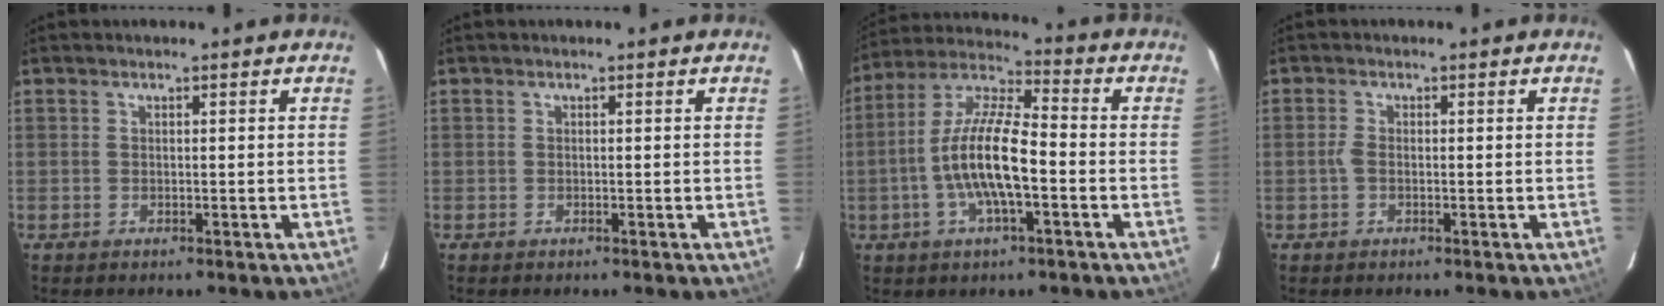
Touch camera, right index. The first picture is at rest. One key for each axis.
{"total": 0.0}
{"total": 13.2, "fx": -3.3, "fy": 3.4, "fz": 12.3, "tx": -0.247, "ty": 0.002, "tz": -0.065}
{"total": 1.5, "fx": -0.4, "fy": 0.7, "fz": 1.2, "tx": -0.028, "ty": 0.003, "tz": -0.010}